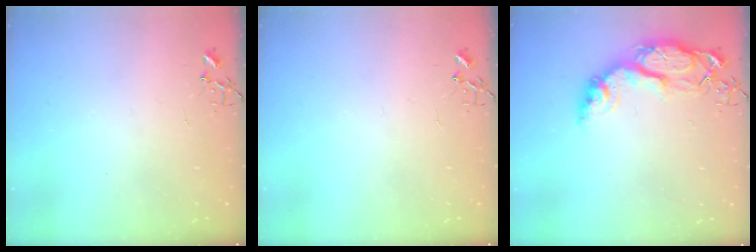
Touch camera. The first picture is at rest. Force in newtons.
{"total": 0.0}
{"total": 13.9, "press": 13.9, "slide": 1.3}